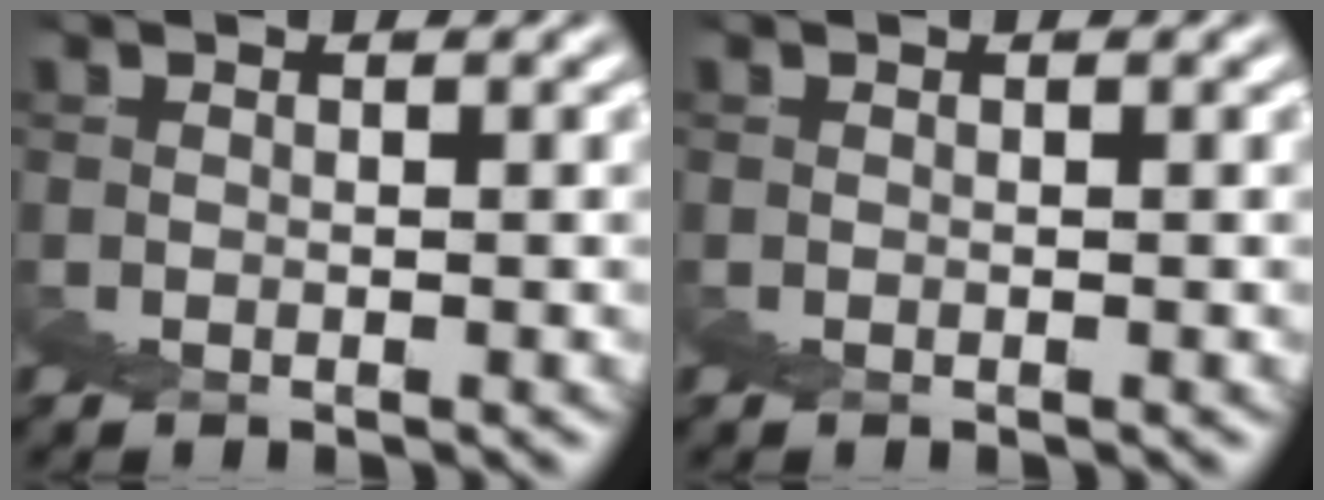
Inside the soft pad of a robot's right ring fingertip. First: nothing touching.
{"total": 0.0}